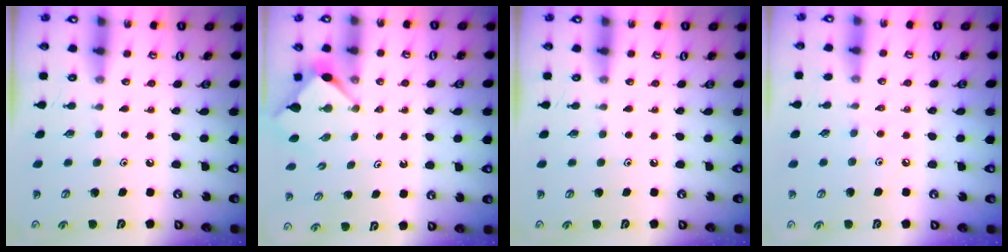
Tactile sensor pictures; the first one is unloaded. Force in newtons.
{"total": 2.9, "press": 2.9, "slide": 0.1}
{"total": 0.0}
{"total": 3.5, "press": 3.4, "slide": 0.6}